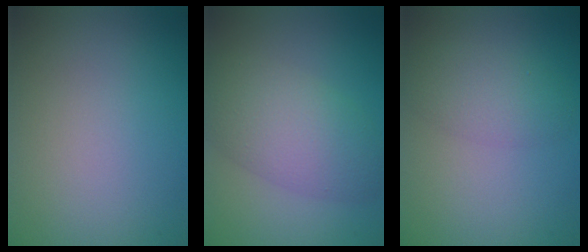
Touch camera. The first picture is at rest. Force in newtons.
{"total": 6.0, "press": 6.0, "slide": 0.2}
{"total": 3.0, "press": 3.0, "slide": 0.2}